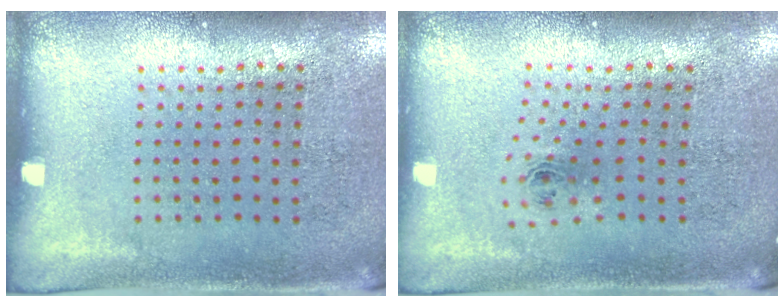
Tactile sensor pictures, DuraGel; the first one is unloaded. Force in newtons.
{"total": 0.9, "press": 0.4, "slide": 0.8}